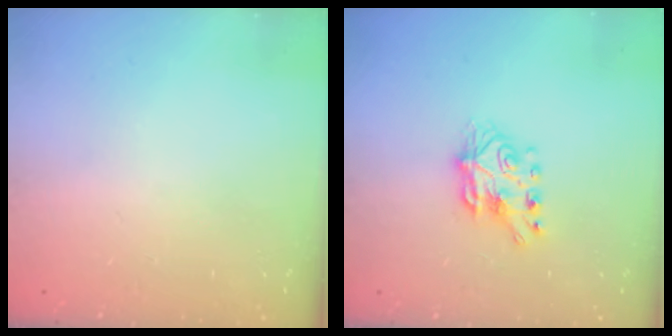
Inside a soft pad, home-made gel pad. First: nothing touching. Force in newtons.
{"total": 6.9, "press": 6.9, "slide": 0.5}